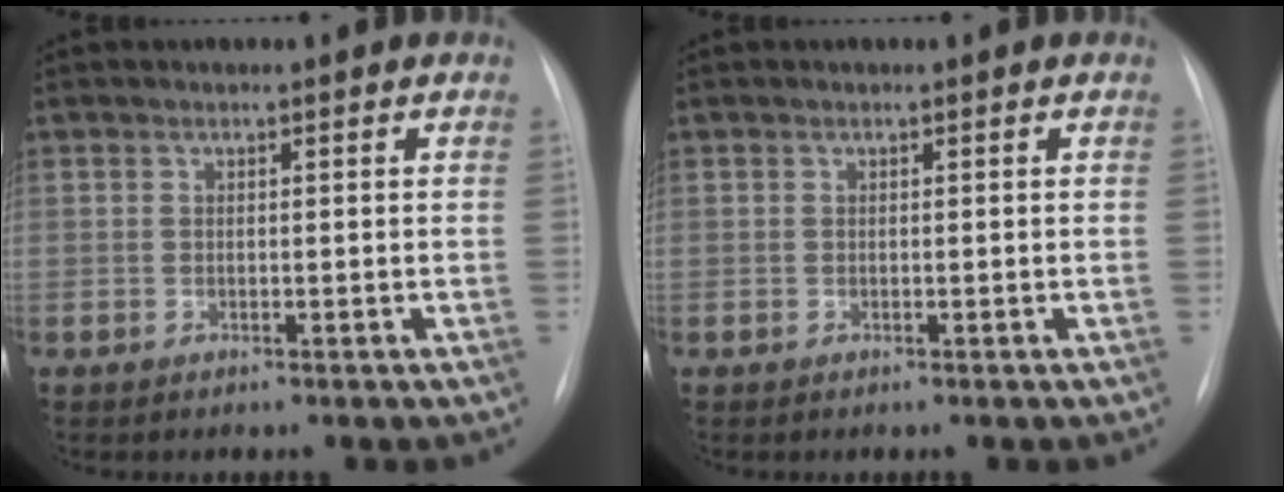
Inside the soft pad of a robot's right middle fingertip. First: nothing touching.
{"total": 0.0}